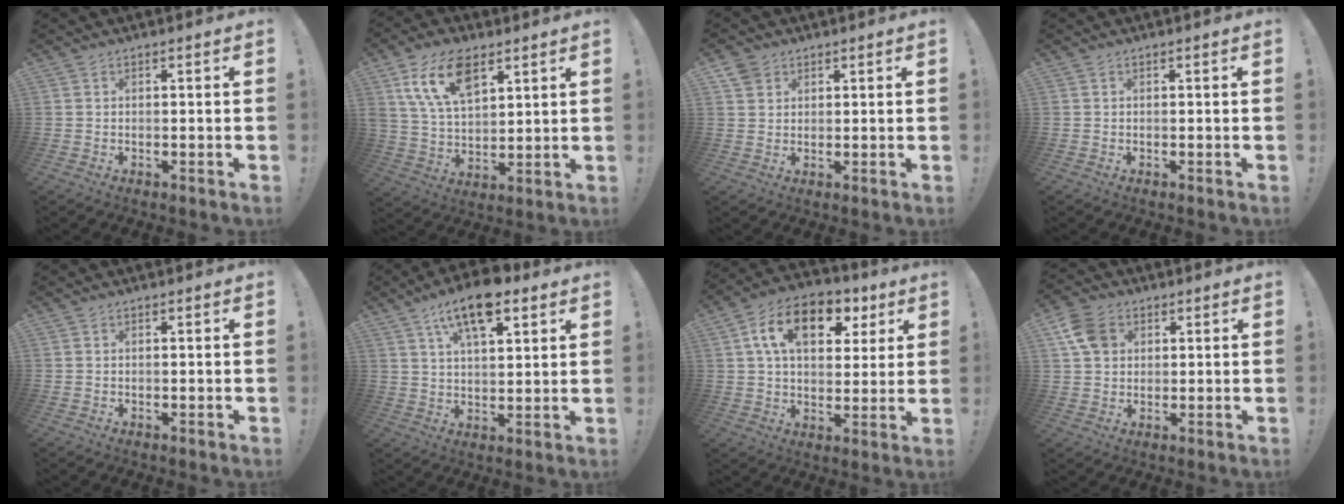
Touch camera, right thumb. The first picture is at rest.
{"total": 15.2, "force": [8.1, 8.3, 9.9], "torque": [-0.182, -0.028, 0.149]}
{"total": 3.8, "force": [2.3, 2.8, 0.9], "torque": [-0.013, -0.007, 0.044]}
{"total": 0.0}
{"total": 0.0}
{"total": 13.1, "force": [7.8, 5.5, 8.9], "torque": [-0.143, -0.026, 0.133]}
{"total": 15.6, "force": [6.2, 9.8, 10.4], "torque": [-0.166, -0.014, 0.111]}
{"total": 9.1, "force": [3.3, 7.3, 4.3], "torque": [-0.071, -0.005, 0.068]}